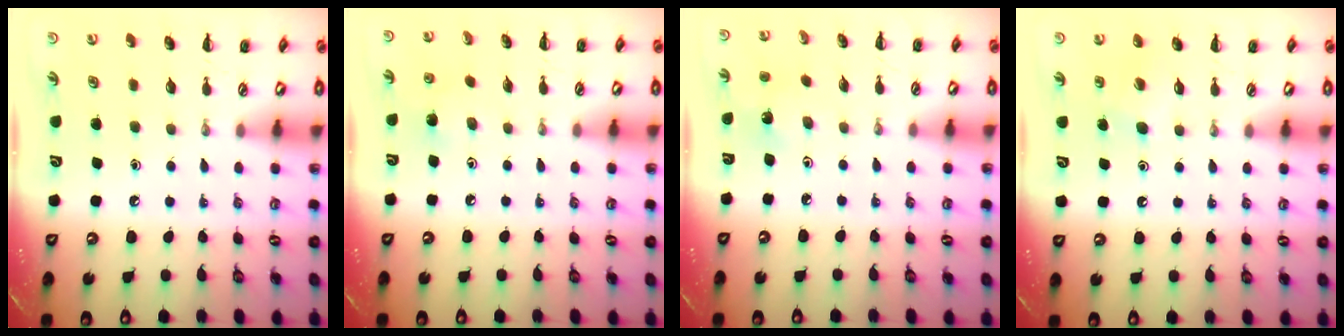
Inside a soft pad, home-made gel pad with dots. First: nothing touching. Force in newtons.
{"total": 3.8, "press": 3.6, "slide": 1.2}
{"total": 1.6, "press": 1.5, "slide": 0.5}
{"total": 4.5, "press": 4.2, "slide": 1.5}